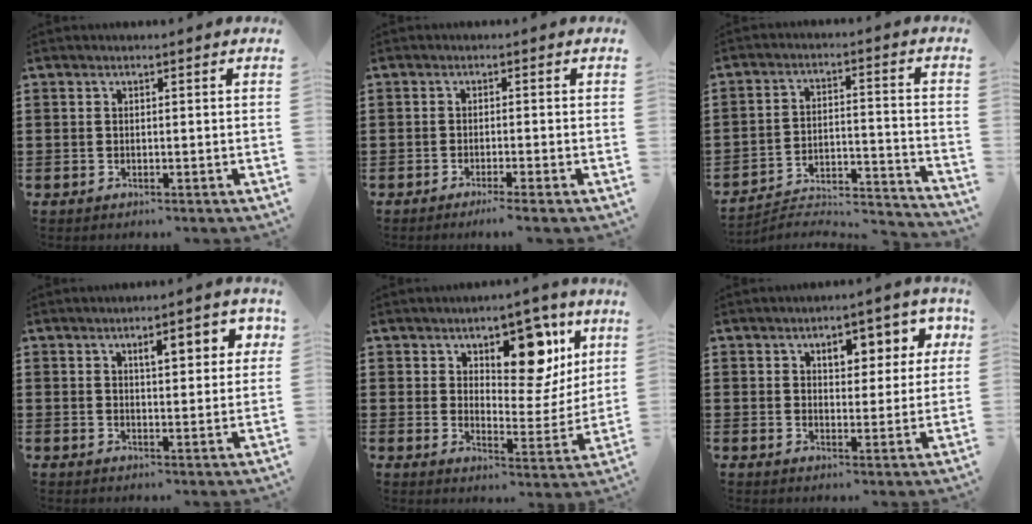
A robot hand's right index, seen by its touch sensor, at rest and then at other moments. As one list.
[{"total": 1.5, "force": [-1.2, -0.3, 0.9], "torque": [-0.015, -0.002, -0.022]}, {"total": 3.6, "force": [-3.4, 0.7, 0.8], "torque": [-0.023, -0.006, -0.077]}, {"total": 4.8, "force": [2.1, 1.6, 4.1], "torque": [-0.061, -0.002, 0.028]}, {"total": 11.3, "force": [6.9, 5.5, 7.1], "torque": [-0.105, -0.033, 0.117]}, {"total": 5.8, "force": [2.8, 3.3, 3.8], "torque": [-0.057, 0.000, 0.040]}]